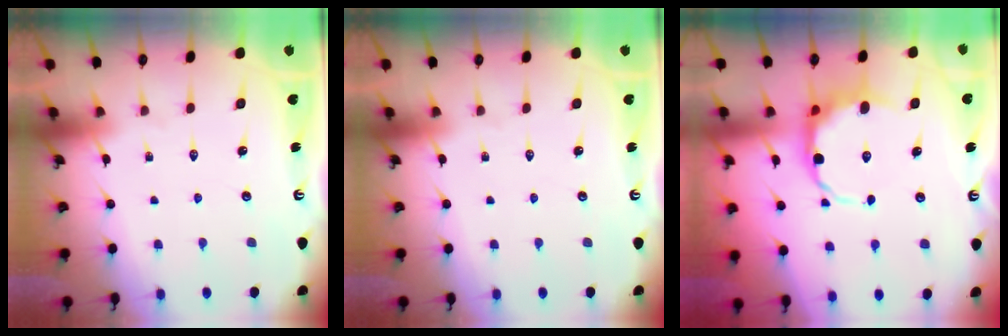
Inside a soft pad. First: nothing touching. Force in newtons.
{"total": 0.0}
{"total": 10.3, "press": 9.6, "slide": 3.5}